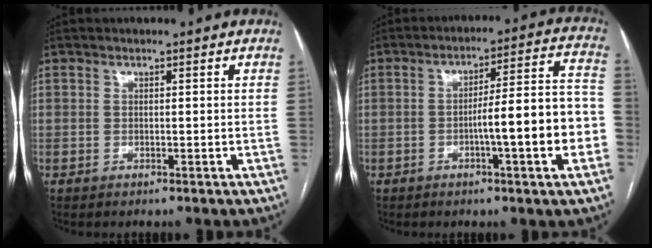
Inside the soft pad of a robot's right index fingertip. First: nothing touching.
{"total": 12.6, "force": [-3.1, 1.0, 12.2], "torque": [-0.166, 0.026, -0.044]}